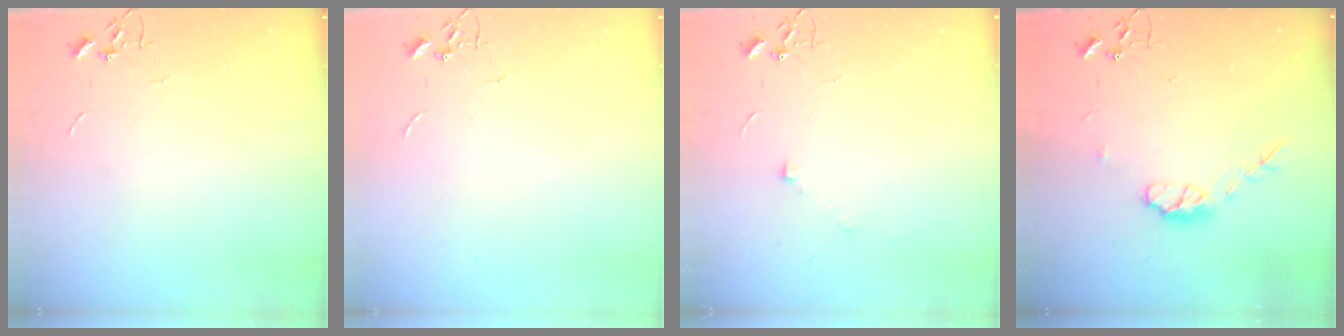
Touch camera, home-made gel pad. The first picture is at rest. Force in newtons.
{"total": 0.0}
{"total": 4.0, "press": 3.6, "slide": 1.6}
{"total": 7.4, "press": 7.4, "slide": 0.4}